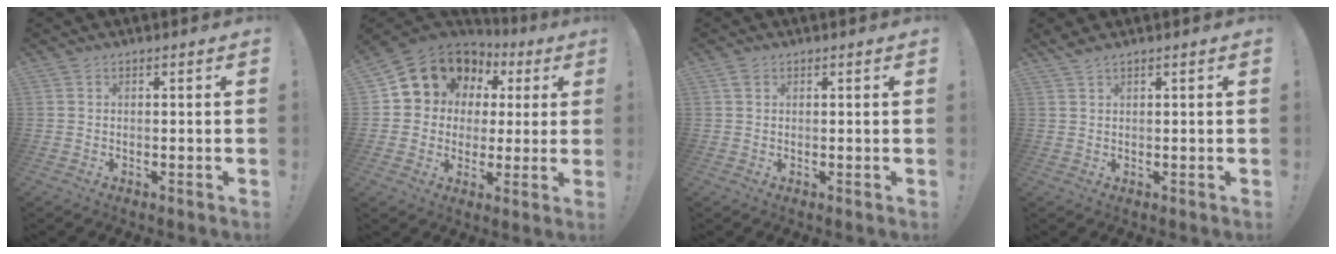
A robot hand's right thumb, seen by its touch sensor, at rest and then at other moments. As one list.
[{"total": 11.4, "force": [5.4, 9.5, 3.0], "torque": [-0.052, -0.039, 0.117]}, {"total": 1.5, "force": [0.9, 1.0, 0.6], "torque": [-0.008, 0.002, 0.016]}, {"total": 1.6, "force": [1.2, 0.1, 1.0], "torque": [-0.023, -0.002, 0.022]}]